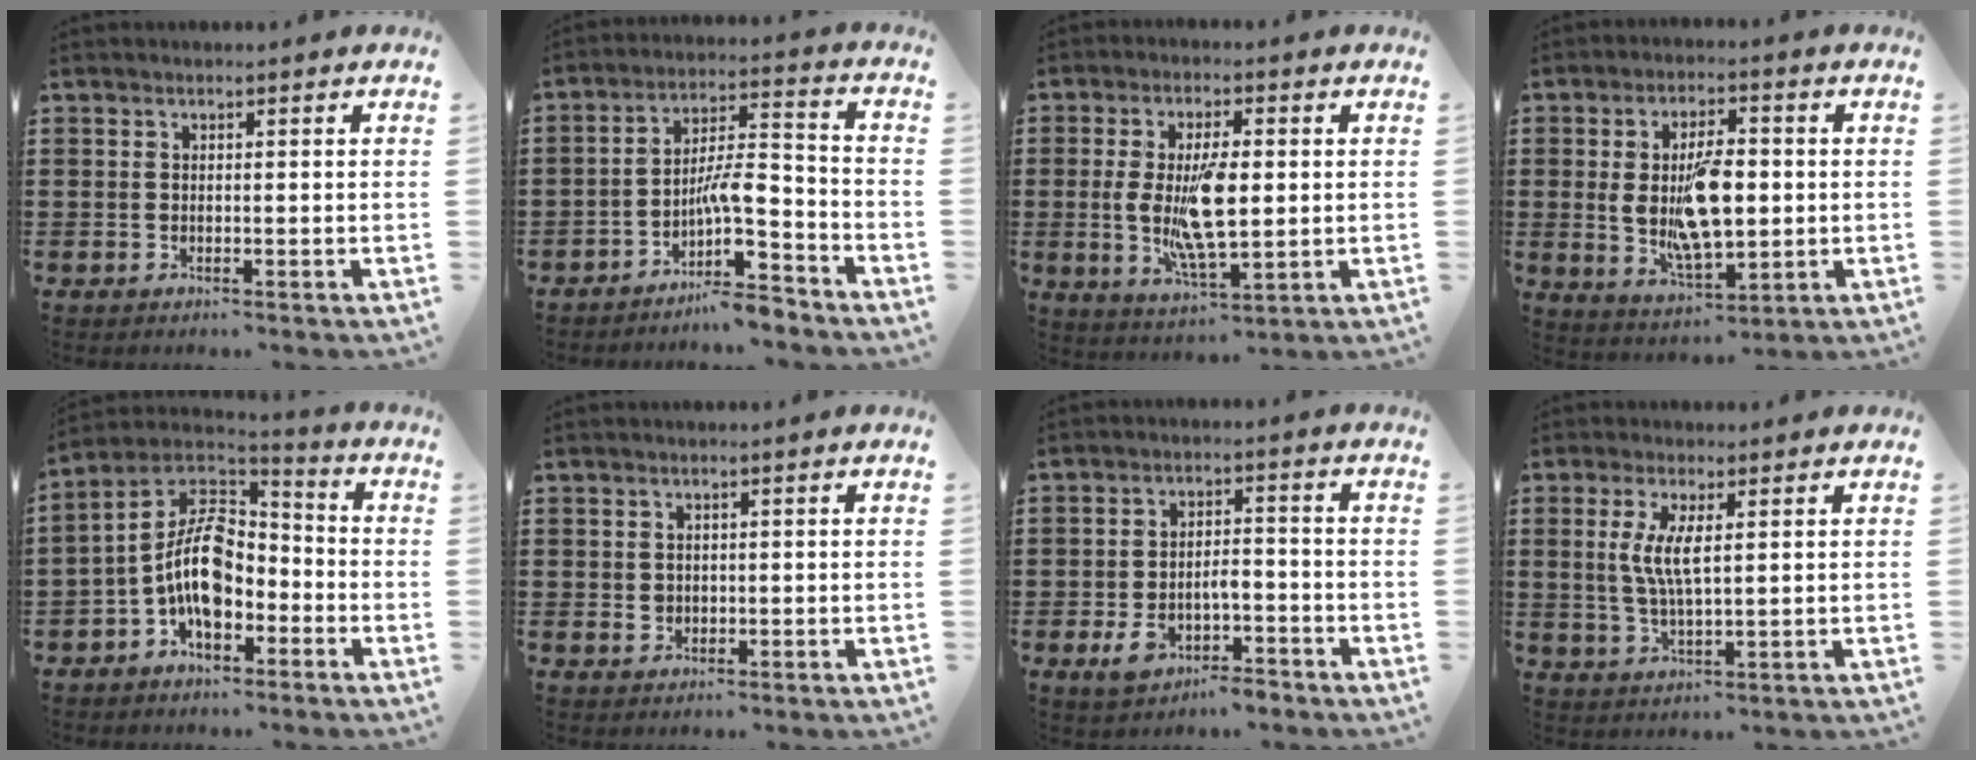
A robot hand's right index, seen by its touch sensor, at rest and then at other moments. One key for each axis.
{"total": 8.6, "fx": -5.5, "fy": 2.2, "fz": 6.3, "tx": -0.118, "ty": -0.003, "tz": -0.106}
{"total": 10.2, "fx": 0.2, "fy": 3.9, "fz": 9.4, "tx": -0.190, "ty": -0.005, "tz": -0.002}
{"total": 10.2, "fx": 0.3, "fy": 4.8, "fz": 8.9, "tx": -0.160, "ty": -0.001, "tz": -0.003}
{"total": 10.5, "fx": -2.2, "fy": 5.9, "fz": 8.4, "tx": -0.204, "ty": -0.011, "tz": -0.051}
{"total": 1.2, "fx": 0.1, "fy": 1.1, "fz": 0.5, "tx": -0.013, "ty": 0.004, "tz": 0.001}
{"total": 5.2, "fx": -3.1, "fy": 2.4, "fz": 3.4, "tx": -0.069, "ty": 0.008, "tz": -0.062}
{"total": 5.4, "fx": 1.2, "fy": 1.4, "fz": 5.1, "tx": -0.109, "ty": -0.001, "tz": 0.016}